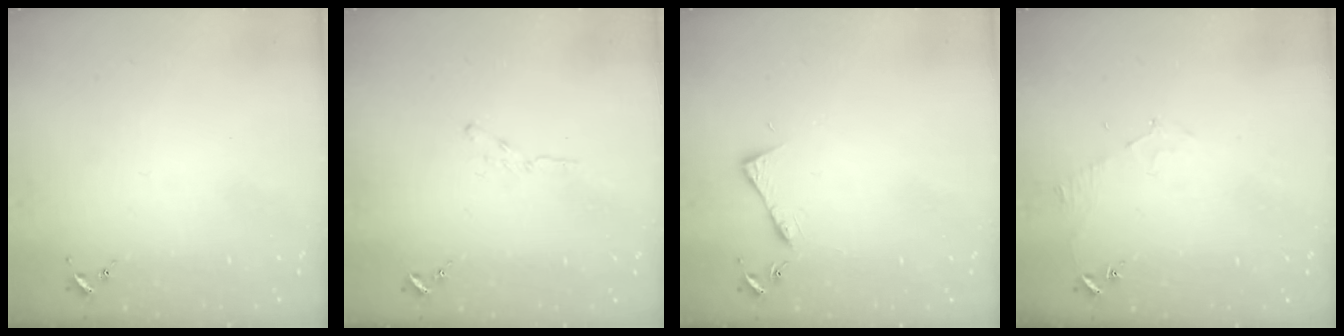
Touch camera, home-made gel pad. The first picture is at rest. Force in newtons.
{"total": 3.4, "press": 3.3, "slide": 0.2}
{"total": 6.1, "press": 6.0, "slide": 0.8}
{"total": 5.9, "press": 5.8, "slide": 0.7}